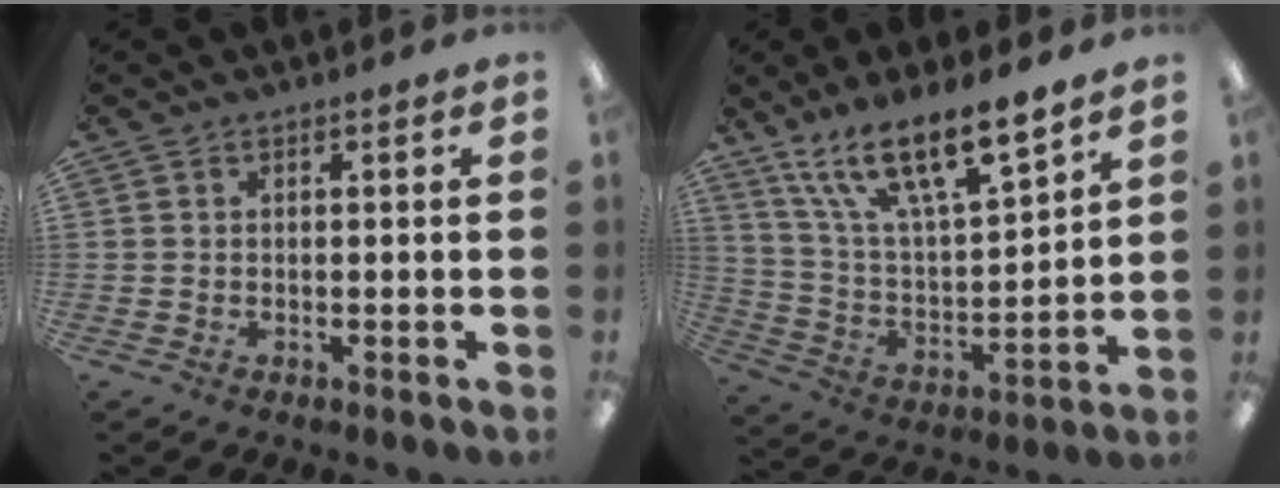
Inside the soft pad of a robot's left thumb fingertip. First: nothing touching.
{"total": 15.9, "force": [12.9, 3.2, 8.6], "torque": [-0.169, -0.085, 0.225]}